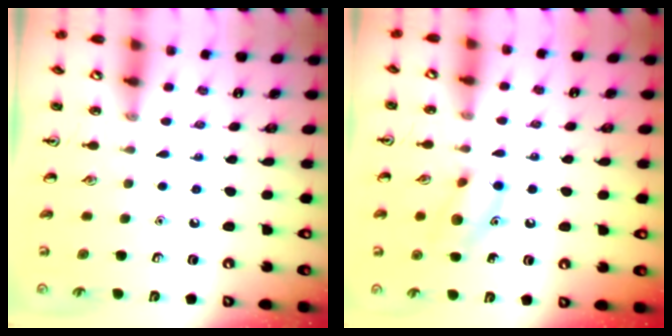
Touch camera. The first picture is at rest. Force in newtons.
{"total": 10.2, "press": 10.1, "slide": 0.6}